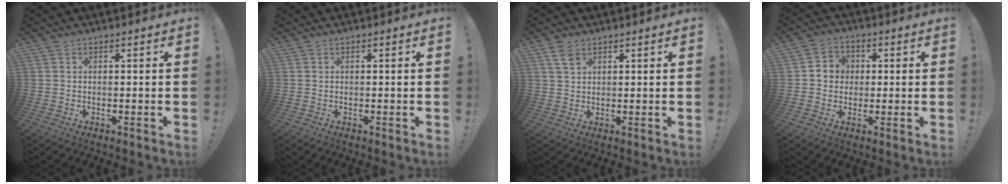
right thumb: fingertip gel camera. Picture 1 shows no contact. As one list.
[{"total": 0.0}, {"total": 4.0, "force": [2.4, 2.1, 2.4], "torque": [-0.033, -0.009, 0.045]}, {"total": 6.0, "force": [0.3, 5.6, 2.1], "torque": [-0.041, 0.011, 0.010]}]